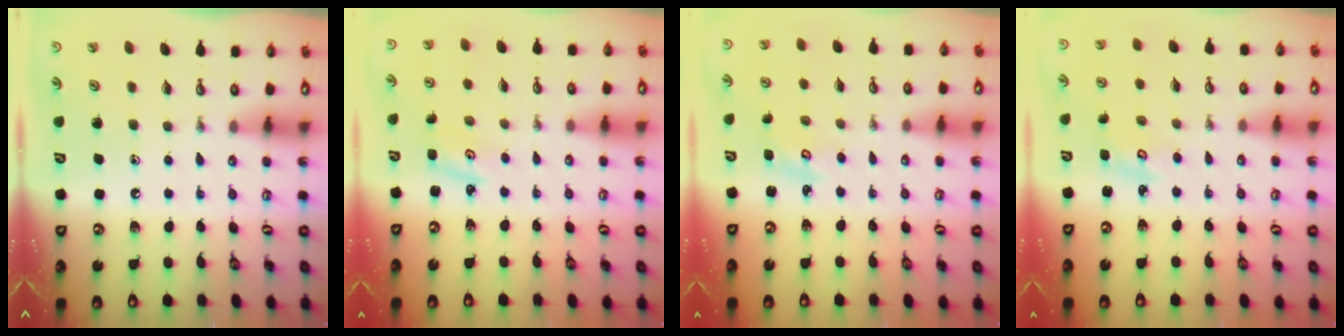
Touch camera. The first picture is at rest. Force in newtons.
{"total": 1.5, "press": 1.5, "slide": 0.3}
{"total": 2.7, "press": 2.7, "slide": 0.3}
{"total": 2.7, "press": 2.7, "slide": 0.3}